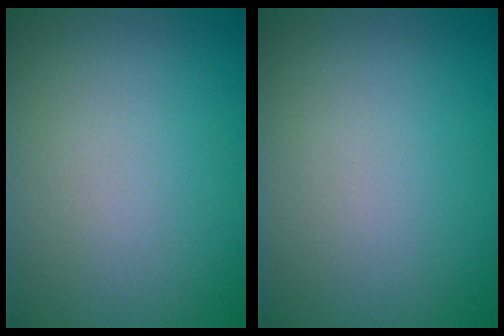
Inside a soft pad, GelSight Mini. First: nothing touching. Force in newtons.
{"total": 0.0}